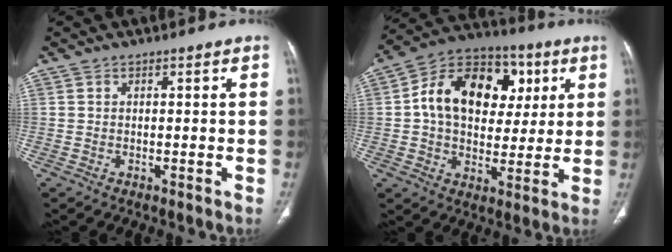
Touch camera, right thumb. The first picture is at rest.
{"total": 19.4, "force": [4.2, 13.8, 13.0], "torque": [-0.178, 0.014, 0.064]}